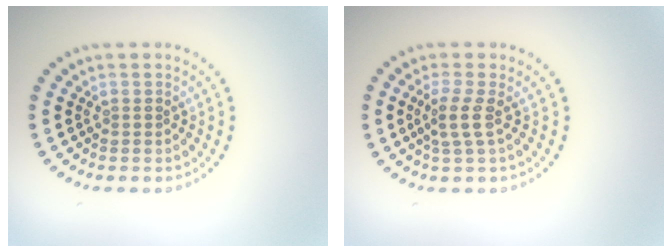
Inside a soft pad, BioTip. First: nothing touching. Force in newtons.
{"total": 2.0, "press": 1.6, "slide": 1.2}